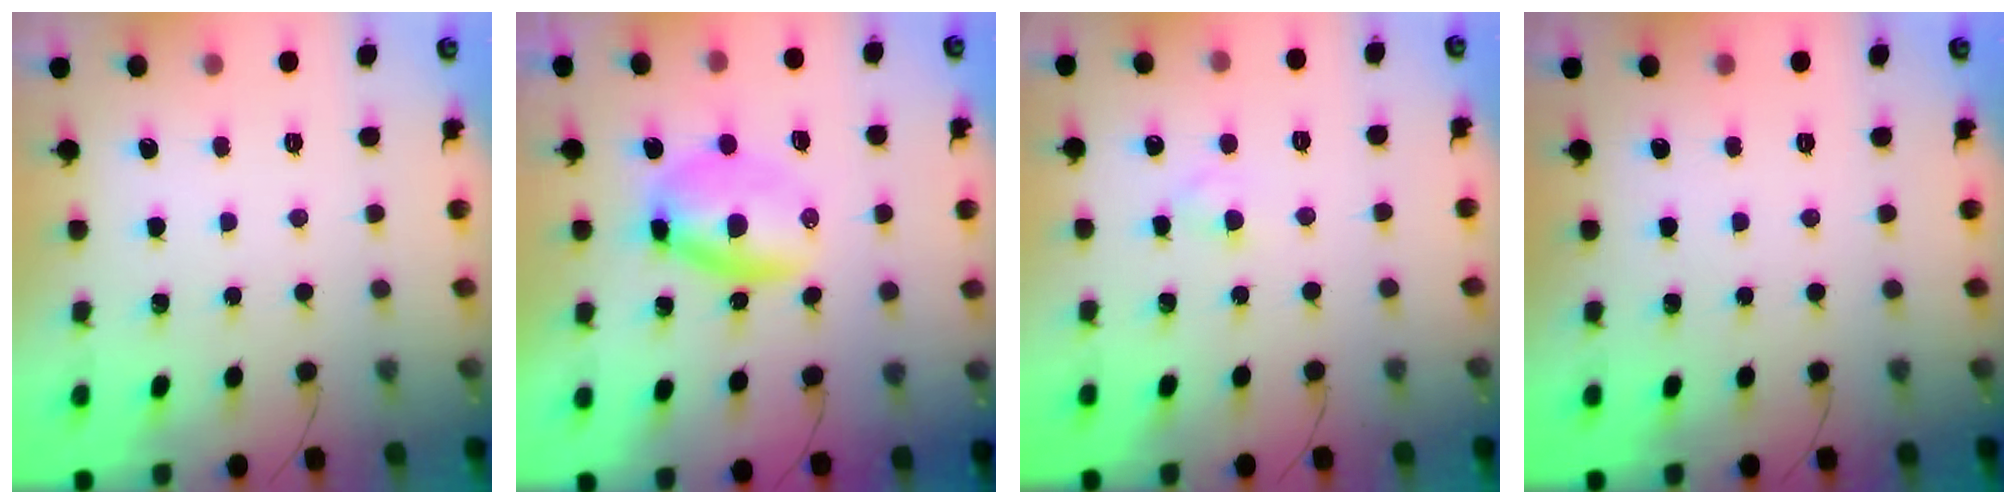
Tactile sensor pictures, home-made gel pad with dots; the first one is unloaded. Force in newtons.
{"total": 6.3, "press": 6.0, "slide": 1.7}
{"total": 2.2, "press": 2.0, "slide": 0.8}
{"total": 0.0}